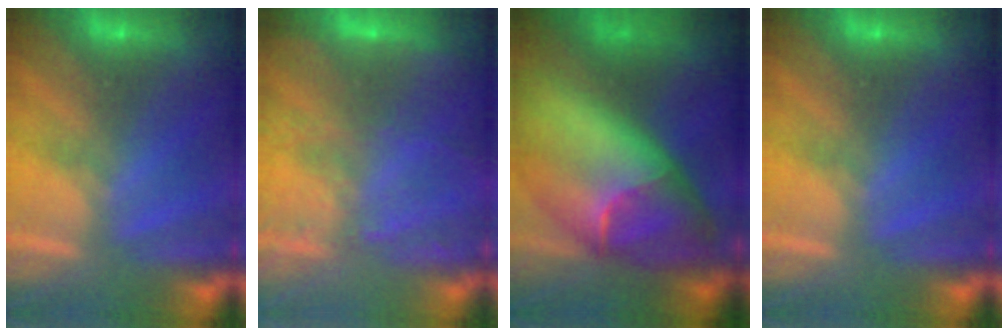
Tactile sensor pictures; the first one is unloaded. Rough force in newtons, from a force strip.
{"total": 8.1}
{"total": 9.6}
{"total": 0.0}